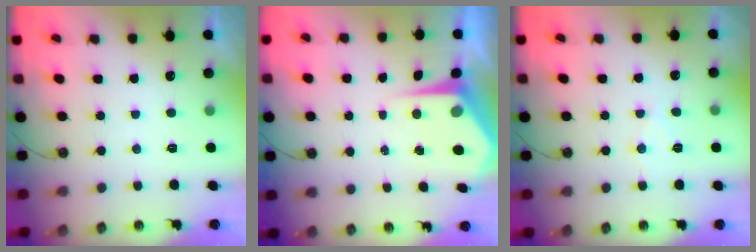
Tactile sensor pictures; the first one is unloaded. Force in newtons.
{"total": 5.7, "press": 5.7, "slide": 0.1}
{"total": 6.4, "press": 6.4, "slide": 0.1}